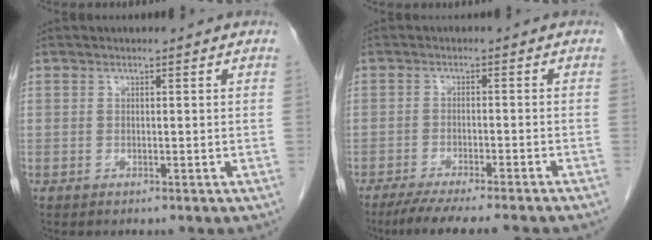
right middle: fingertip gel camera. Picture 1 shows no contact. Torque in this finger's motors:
{"motor_torque": [1.27, -0.87, 0.22, 0.09]}